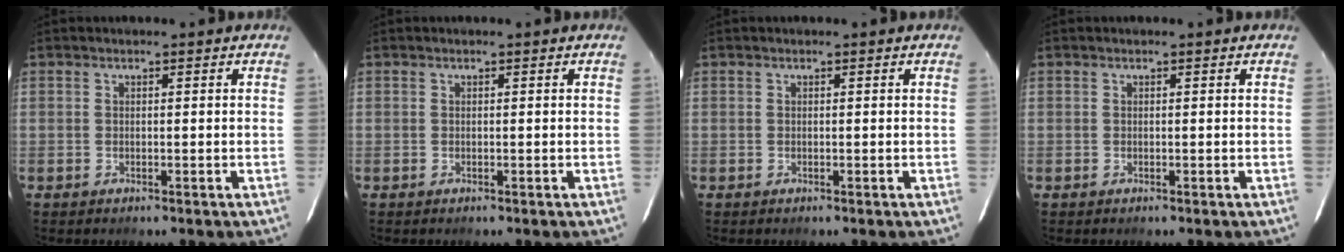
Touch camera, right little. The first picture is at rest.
{"total": 0.0}
{"total": 0.0}
{"total": 0.0}